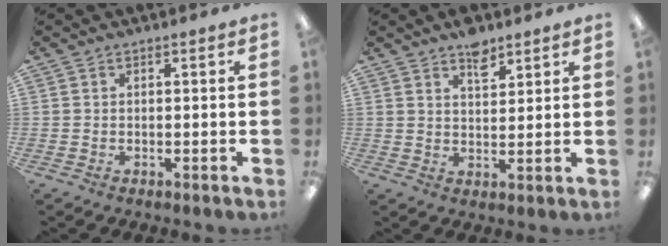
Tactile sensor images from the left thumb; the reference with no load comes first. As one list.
[{"total": 5.8, "force": [4.4, 2.6, 2.8], "torque": [-0.032, -0.024, 0.075]}]